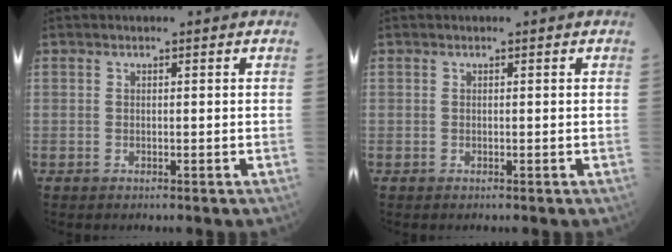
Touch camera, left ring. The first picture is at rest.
{"total": 0.0}